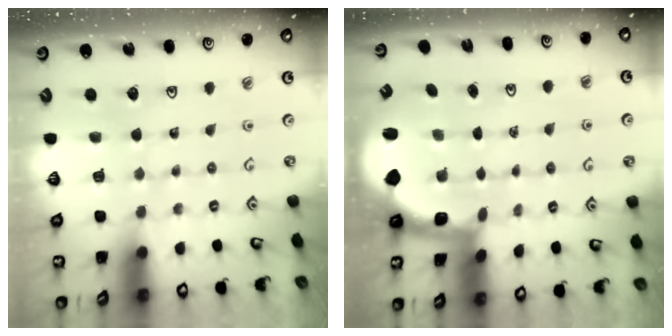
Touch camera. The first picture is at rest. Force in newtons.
{"total": 3.0, "press": 2.2, "slide": 2.1}